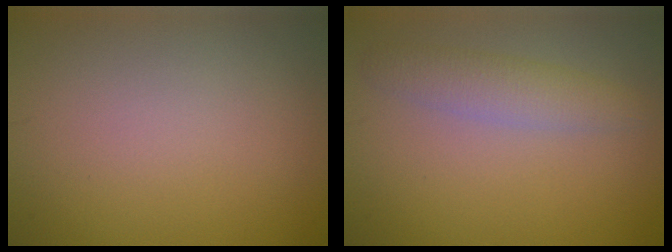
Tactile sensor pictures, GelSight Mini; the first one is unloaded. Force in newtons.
{"total": 2.8, "press": 2.8, "slide": 0.1}